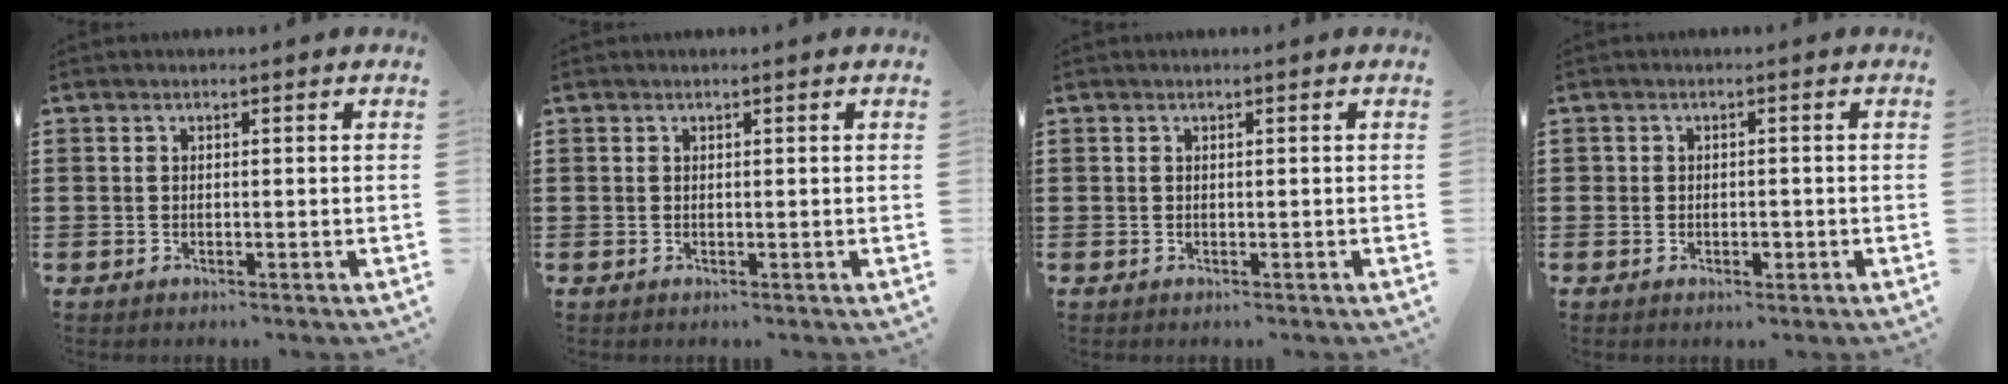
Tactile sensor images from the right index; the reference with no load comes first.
{"total": 0.0}
{"total": 0.0}
{"total": 1.5, "force": [-0.6, 1.1, 0.9], "torque": [-0.018, 0.001, -0.011]}